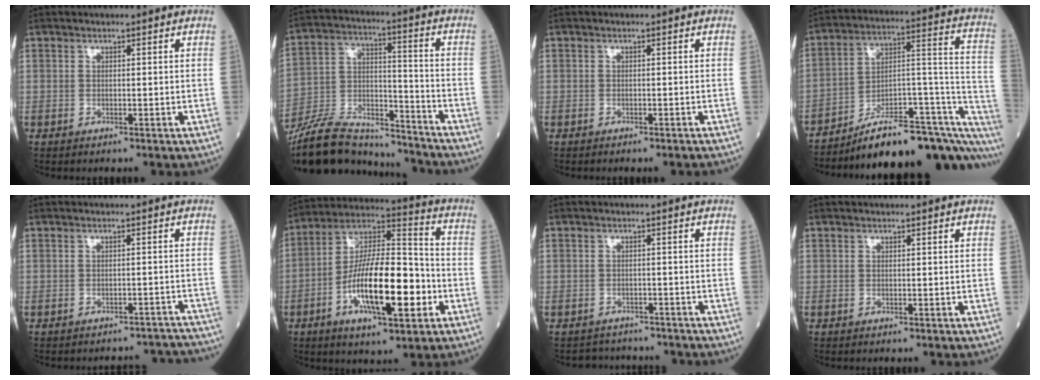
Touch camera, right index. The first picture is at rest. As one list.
[{"total": 20.3, "force": [-18.7, 4.9, 6.3], "torque": [-0.150, 0.008, -0.316]}, {"total": 1.4, "force": [-1.2, 0.3, 0.5], "torque": [-0.008, -0.002, -0.016]}, {"total": 24.2, "force": [-19.8, 4.9, 12.9], "torque": [-0.095, 0.044, -0.288]}, {"total": 11.2, "force": [-10.8, 2.7, 1.1], "torque": [-0.004, 0.017, -0.108]}, {"total": 18.2, "force": [-5.0, 4.9, 16.8], "torque": [-0.308, 0.005, -0.086]}, {"total": 4.5, "force": [-4.0, 2.0, -0.6], "torque": [0.009, 0.012, -0.058]}, {"total": 0.0}]